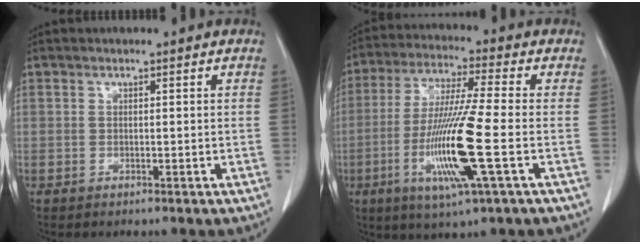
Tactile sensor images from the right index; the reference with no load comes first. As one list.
[{"total": 14.3, "force": [-3.8, -0.3, 13.7], "torque": [-0.281, -0.023, -0.076]}]